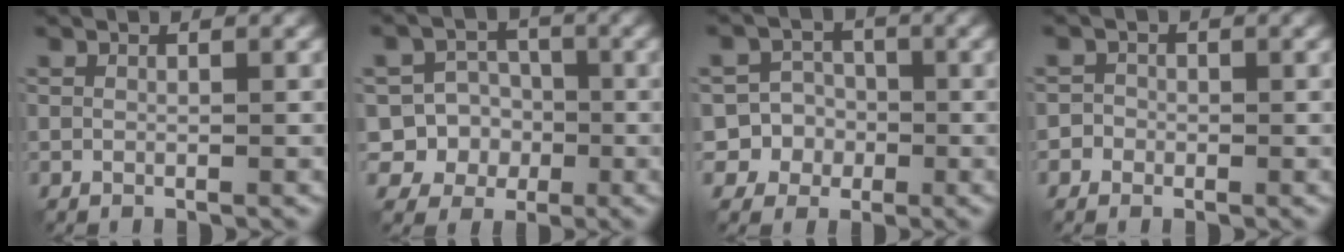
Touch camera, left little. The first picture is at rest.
{"total": 6.4, "force": [-1.8, 6.0, 1.1], "torque": [-0.004, 0.010, -0.048]}
{"total": 4.9, "force": [-1.7, 4.5, 0.3], "torque": [0.021, 0.009, -0.043]}
{"total": 1.6, "force": [-0.7, 1.4, 0.1], "torque": [0.008, 0.010, -0.019]}